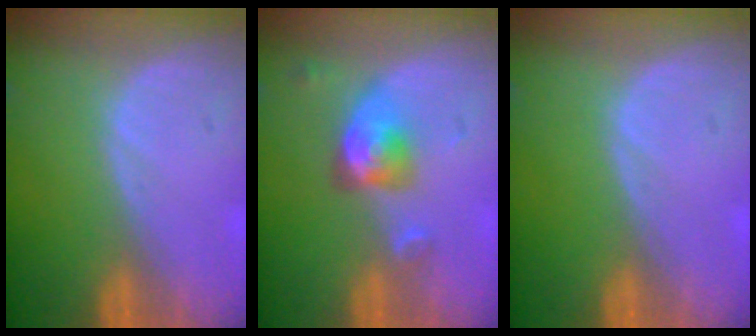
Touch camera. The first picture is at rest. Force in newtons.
{"total": 5.1, "press": 4.7, "slide": 2.0}
{"total": 0.0}